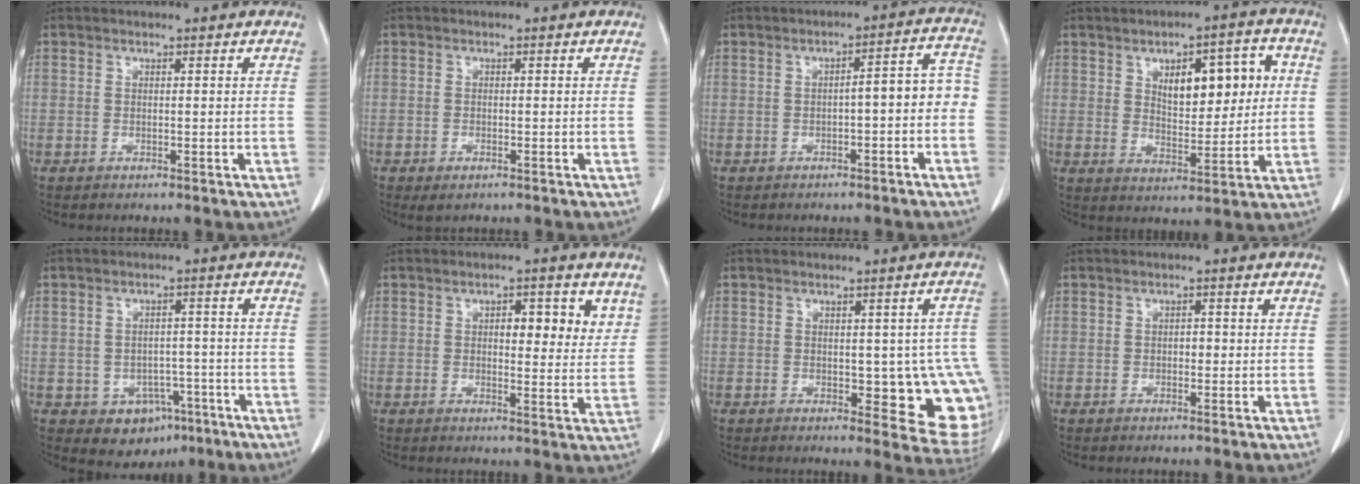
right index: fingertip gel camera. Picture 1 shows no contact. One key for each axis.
{"total": 1.7, "fx": -1.0, "fy": 0.8, "fz": 1.1, "tx": -0.020, "ty": -0.002, "tz": -0.009}
{"total": 5.9, "fx": -1.6, "fy": 1.7, "fz": 5.4, "tx": -0.063, "ty": 0.037, "tz": -0.022}
{"total": 10.3, "fx": 2.8, "fy": 4.4, "fz": 8.9, "tx": -0.120, "ty": 0.018, "tz": 0.048}
{"total": 6.4, "fx": -3.1, "fy": 5.1, "fz": 2.4, "tx": -0.023, "ty": 0.010, "tz": -0.030}
{"total": 6.5, "fx": 2.7, "fy": 2.7, "fz": 5.3, "tx": -0.059, "ty": 0.001, "tz": 0.033}
{"total": 10.8, "fx": -1.2, "fy": 4.6, "fz": 9.7, "tx": -0.087, "ty": 0.004, "tz": -0.002}
{"total": 1.2, "fx": -0.1, "fy": 0.8, "fz": 0.9, "tx": -0.011, "ty": 0.003, "tz": -0.001}